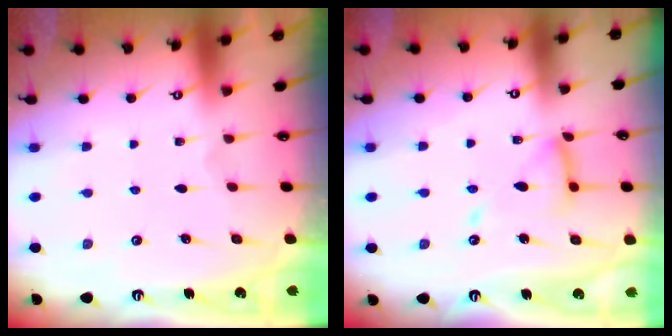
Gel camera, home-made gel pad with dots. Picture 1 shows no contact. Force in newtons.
{"total": 12.5, "press": 12.4, "slide": 1.3}